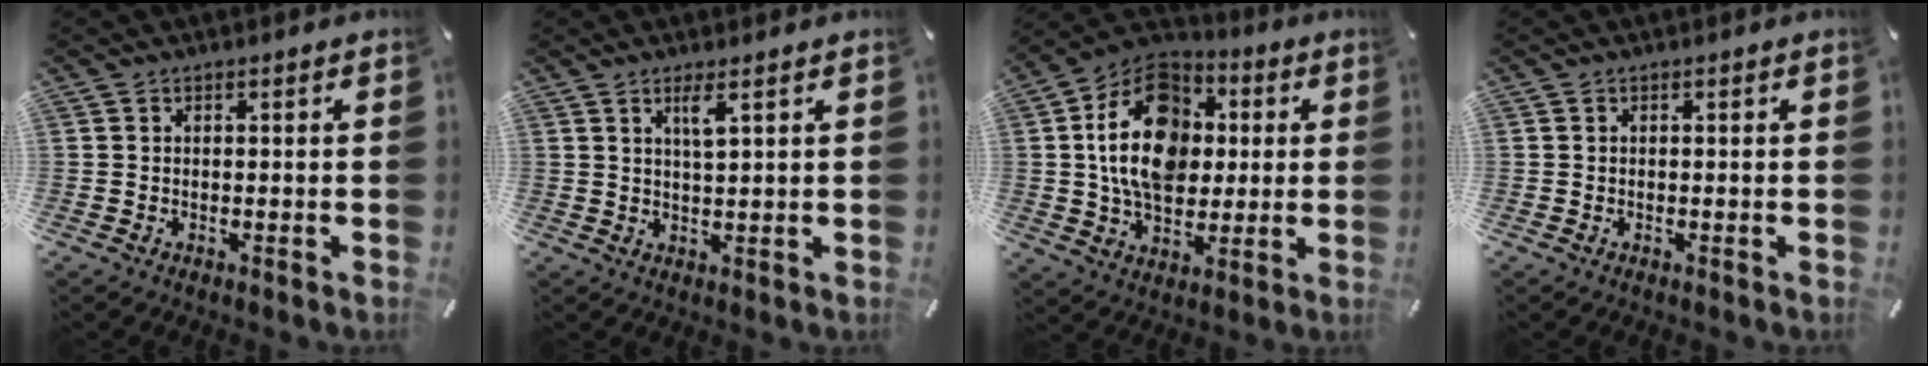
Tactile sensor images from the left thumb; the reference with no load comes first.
{"total": 3.4, "force": [1.9, 0.4, 2.8], "torque": [-0.060, 0.001, 0.031]}
{"total": 18.1, "force": [1.9, 13.5, 11.9], "torque": [-0.229, 0.005, 0.031]}
{"total": 0.0}